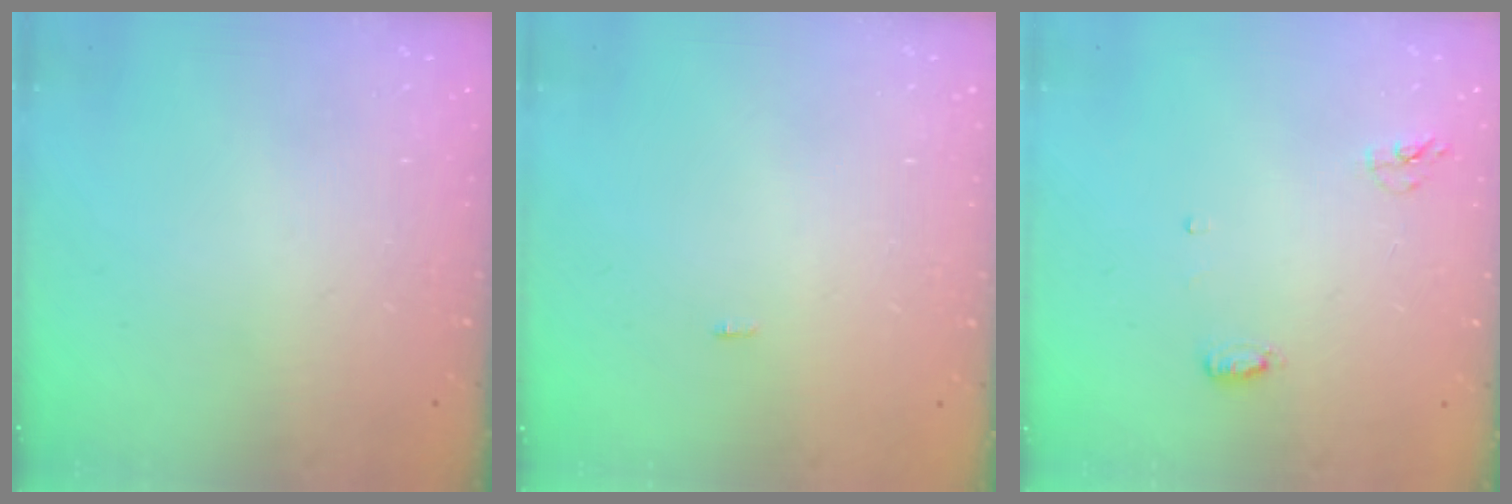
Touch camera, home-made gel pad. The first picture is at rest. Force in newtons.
{"total": 6.1, "press": 1.7, "slide": 5.9}
{"total": 5.4, "press": 5.3, "slide": 1.1}